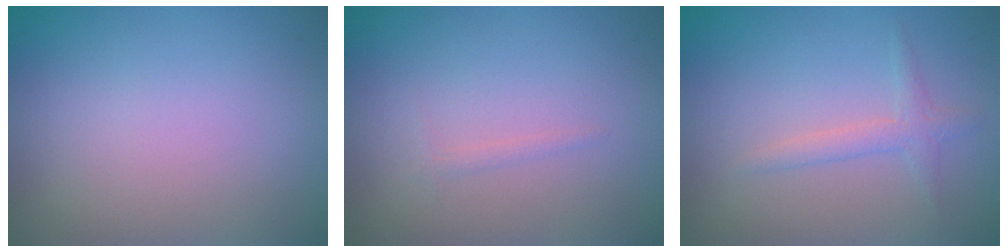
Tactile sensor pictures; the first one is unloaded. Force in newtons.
{"total": 0.6, "press": 0.6, "slide": 0.0}
{"total": 1.7, "press": 1.7, "slide": 0.1}